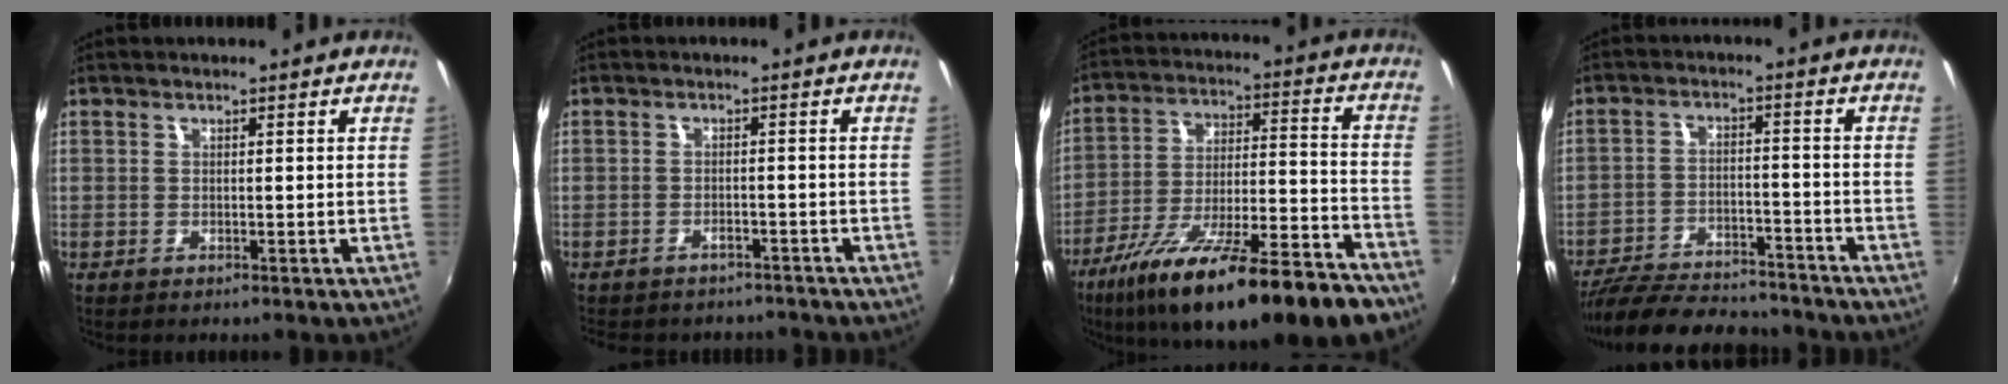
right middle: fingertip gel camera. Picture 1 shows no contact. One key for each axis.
{"total": 6.9, "fx": -5.9, "fy": 2.9, "fz": 2.0, "tx": -0.053, "ty": -0.011, "tz": -0.080}
{"total": 26.8, "fx": -19.3, "fy": 5.7, "fz": 17.6, "tx": -0.290, "ty": -0.057, "tz": -0.292}
{"total": 19.3, "fx": -16.8, "fy": 5.5, "fz": 7.8, "tx": -0.171, "ty": -0.016, "tz": -0.248}